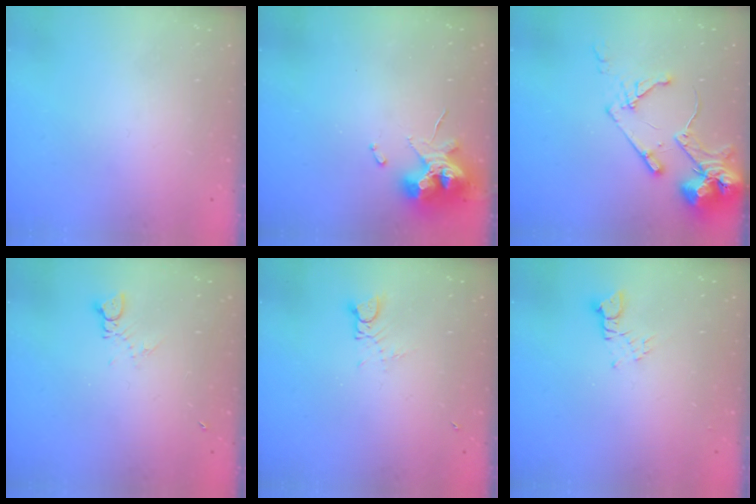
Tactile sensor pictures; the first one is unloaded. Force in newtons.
{"total": 11.4, "press": 11.3, "slide": 1.2}
{"total": 15.4, "press": 15.3, "slide": 1.9}
{"total": 2.4, "press": 2.3, "slide": 0.3}
{"total": 3.0, "press": 2.9, "slide": 0.3}
{"total": 2.5, "press": 2.5, "slide": 0.1}